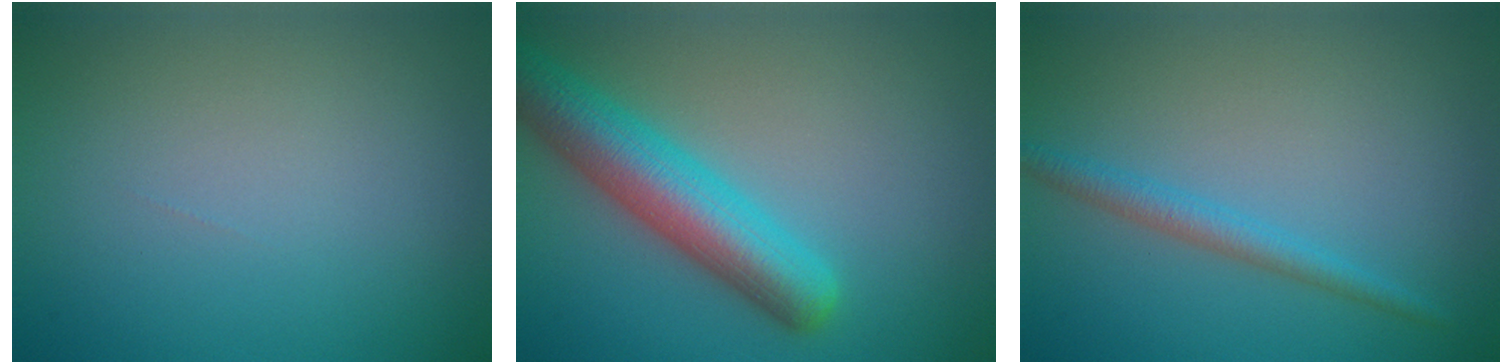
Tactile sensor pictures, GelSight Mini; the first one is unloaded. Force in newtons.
{"total": 6.9, "press": 6.9, "slide": 0.4}
{"total": 2.0, "press": 2.0, "slide": 0.1}